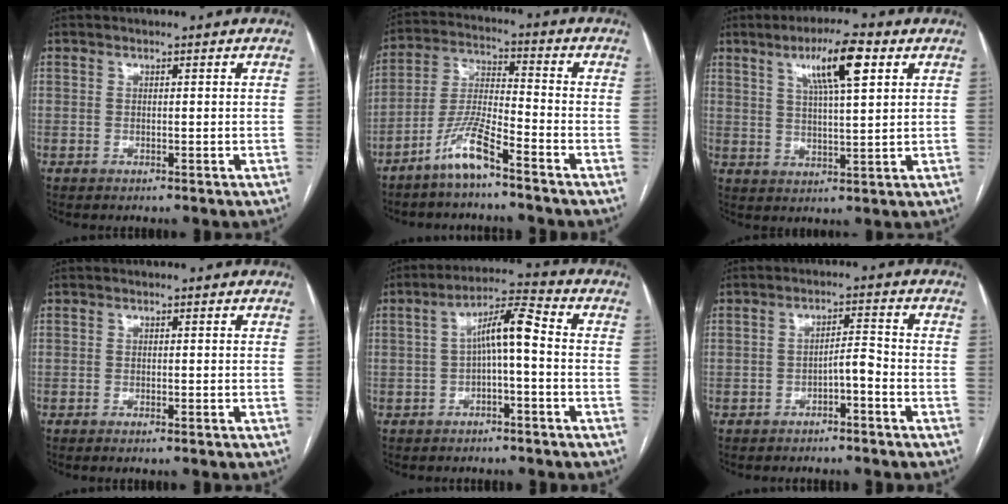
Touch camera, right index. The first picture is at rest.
{"total": 8.1, "force": [-5.8, 0.6, 5.6], "torque": [-0.126, -0.011, -0.117]}
{"total": 9.2, "force": [4.4, 1.1, 8.1], "torque": [-0.145, 0.009, 0.074]}
{"total": 0.7, "force": [-0.5, 0.0, 0.5], "torque": [-0.011, -0.002, -0.008]}
{"total": 6.9, "force": [-0.4, 1.1, 6.8], "torque": [-0.120, 0.030, -0.008]}
{"total": 3.2, "force": [-1.9, 0.6, 2.5], "torque": [-0.041, 0.008, -0.028]}